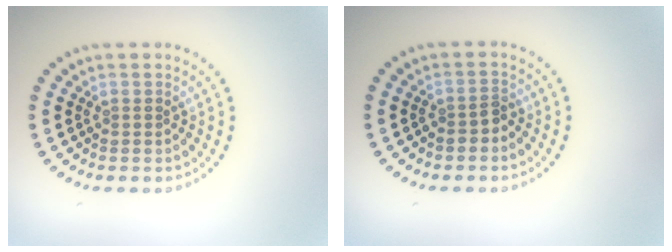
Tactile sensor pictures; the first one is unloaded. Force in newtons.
{"total": 1.2, "press": 1.0, "slide": 0.7}